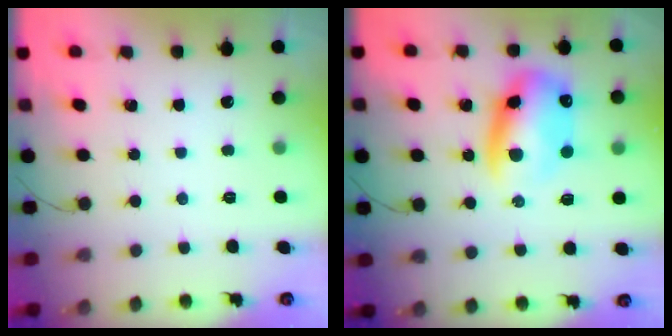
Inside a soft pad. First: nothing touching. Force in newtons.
{"total": 12.4, "press": 11.9, "slide": 3.2}